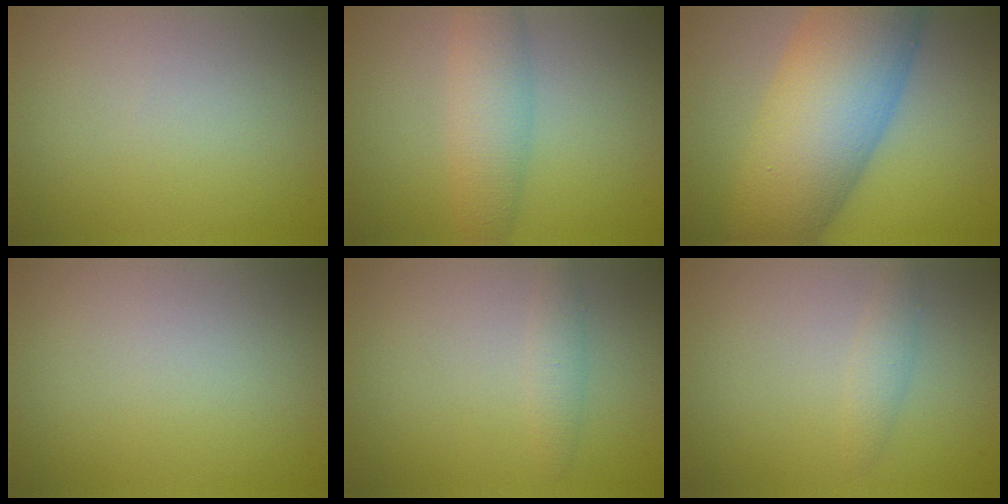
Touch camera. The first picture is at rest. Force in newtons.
{"total": 4.3, "press": 4.3, "slide": 0.1}
{"total": 13.7, "press": 13.7, "slide": 0.3}
{"total": 0.0}
{"total": 1.4, "press": 1.4, "slide": 0.0}
{"total": 1.4, "press": 1.4, "slide": 0.0}